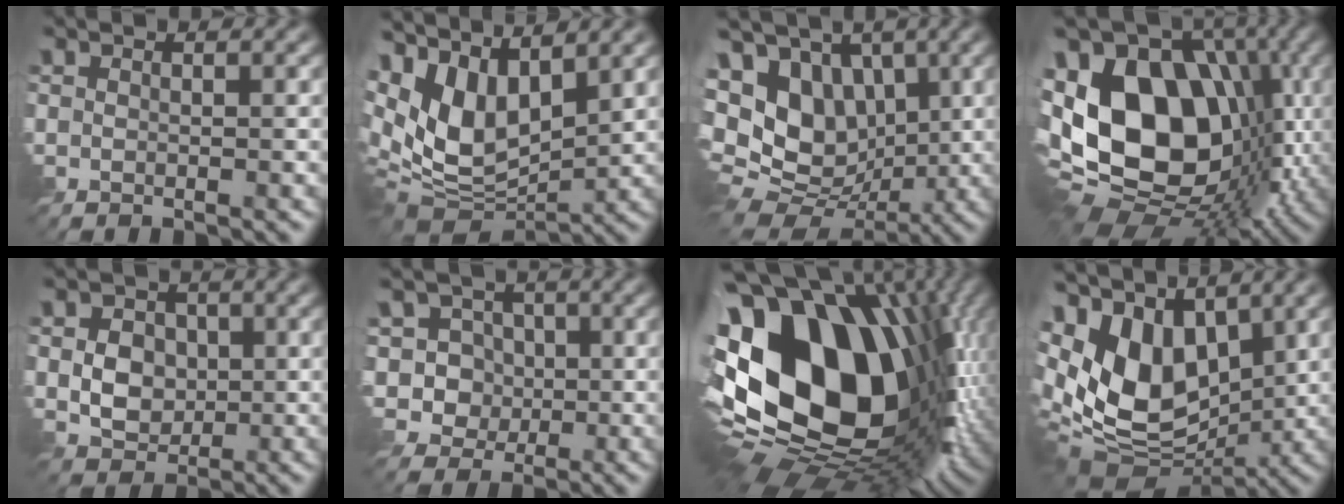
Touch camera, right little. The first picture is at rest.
{"total": 10.5, "force": [2.3, 5.9, 8.4], "torque": [-0.175, 0.001, 0.044]}
{"total": 13.0, "force": [1.6, 9.7, 8.6], "torque": [-0.180, 0.016, 0.029]}
{"total": 15.7, "force": [-0.5, 10.5, 11.6], "torque": [-0.209, 0.005, -0.031]}
{"total": 5.0, "force": [0.0, 4.1, 2.9], "torque": [-0.045, 0.010, -0.009]}
{"total": 5.9, "force": [0.5, 5.5, 2.3], "torque": [-0.043, 0.012, -0.010]}
{"total": 20.8, "force": [2.0, 12.7, 16.3], "torque": [-0.325, -0.022, 0.043]}
{"total": 12.5, "force": [1.1, 8.1, 9.4], "torque": [-0.221, -0.002, 0.013]}